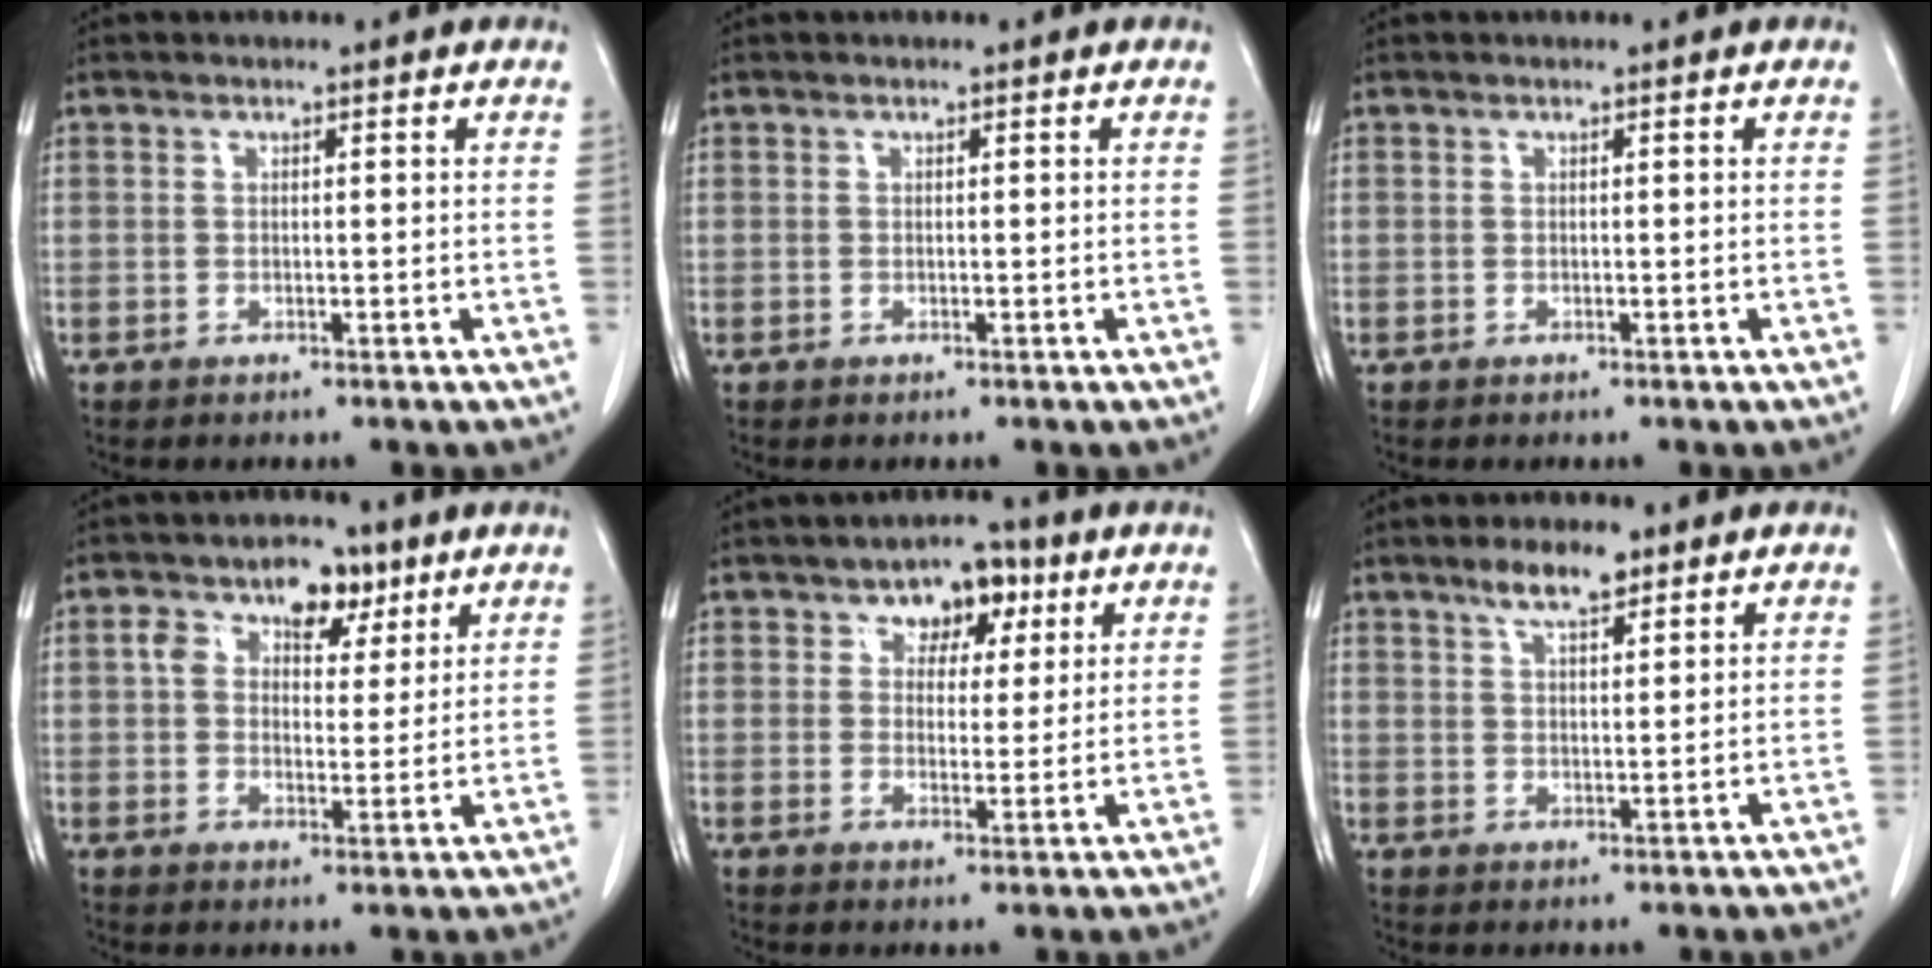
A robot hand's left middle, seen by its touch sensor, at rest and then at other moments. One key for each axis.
{"total": 0.0}
{"total": 0.0}
{"total": 8.6, "fx": 4.1, "fy": 5.3, "fz": 5.4, "tx": -0.082, "ty": 0.025, "tz": 0.063}
{"total": 6.4, "fx": 3.2, "fy": 4.0, "fz": 3.7, "tx": -0.046, "ty": 0.017, "tz": 0.046}
{"total": 5.3, "fx": 3.7, "fy": 1.5, "fz": 3.4, "tx": -0.066, "ty": 0.006, "tz": 0.064}